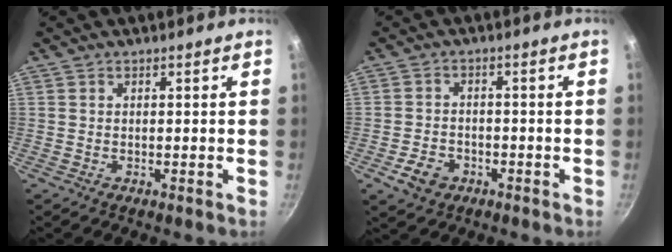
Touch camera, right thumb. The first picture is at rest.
{"total": 5.3, "force": [-2.6, 3.9, 2.6], "torque": [-0.042, 0.022, -0.041]}